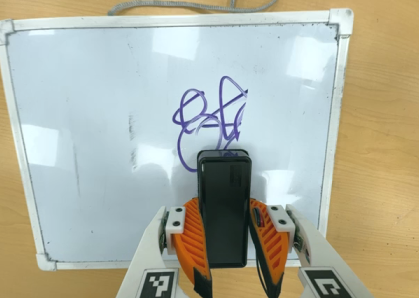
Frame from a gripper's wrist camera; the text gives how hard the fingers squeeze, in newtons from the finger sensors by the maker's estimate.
{"total": 8.5, "left": 7.4, "right": 9.6}